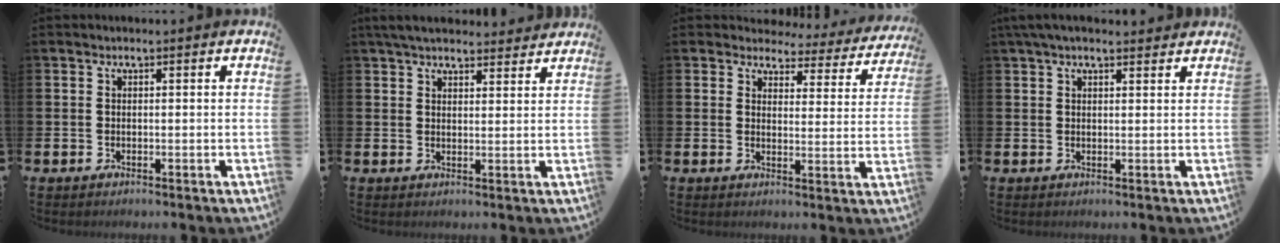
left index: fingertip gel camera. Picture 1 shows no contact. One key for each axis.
{"total": 4.9, "fx": 4.6, "fy": 1.2, "fz": 1.3, "tx": -0.034, "ty": -0.015, "tz": 0.085}
{"total": 3.0, "fx": 2.7, "fy": 1.4, "fz": 0.4, "tx": -0.011, "ty": -0.031, "tz": 0.036}
{"total": 3.1, "fx": 2.5, "fy": 0.8, "fz": 1.6, "tx": -0.033, "ty": -0.001, "tz": 0.046}